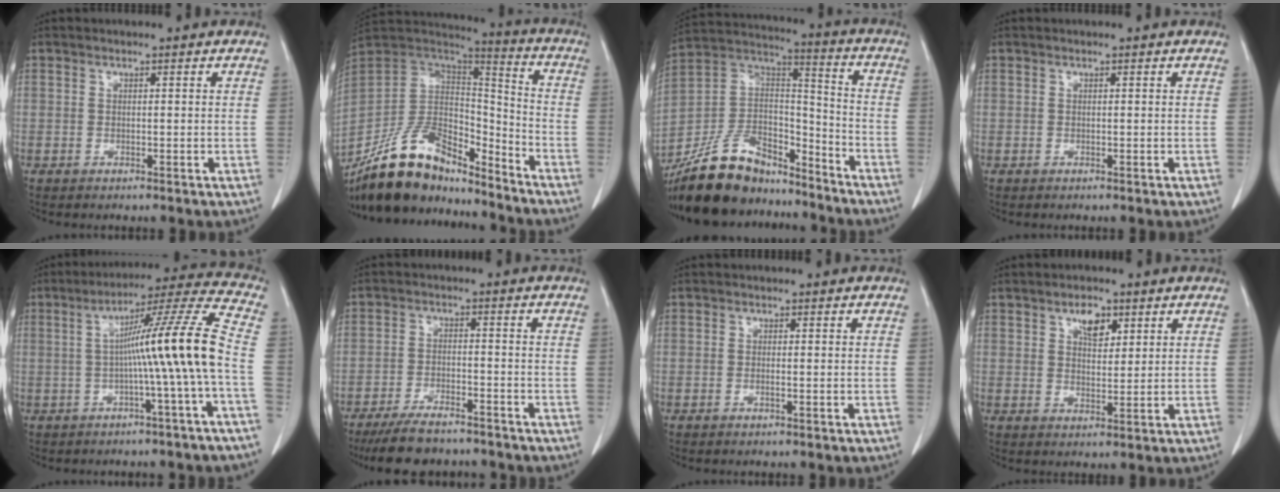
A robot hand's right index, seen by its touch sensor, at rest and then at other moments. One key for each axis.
{"total": 18.0, "fx": -15.0, "fy": 6.9, "fz": 7.2, "tx": -0.125, "ty": 0.047, "tz": -0.267}
{"total": 19.3, "fx": -16.2, "fy": 7.5, "fz": 7.2, "tx": -0.150, "ty": 0.035, "tz": -0.289}
{"total": 0.0}
{"total": 12.8, "fx": -1.6, "fy": -2.3, "fz": 12.5, "tx": -0.188, "ty": 0.019, "tz": -0.029}
{"total": 9.7, "fx": -8.5, "fy": 2.2, "fz": 4.1, "tx": -0.068, "ty": -0.016, "tz": -0.136}
{"total": 0.5, "fx": -0.2, "fy": -0.1, "fz": 0.5, "tx": -0.009, "ty": 0.000, "tz": -0.004}
{"total": 4.1, "fx": 2.3, "fy": 2.2, "fz": 2.7, "tx": -0.045, "ty": 0.002, "tz": 0.040}